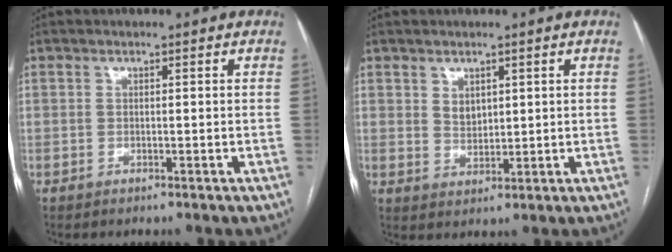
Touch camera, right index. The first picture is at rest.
{"total": 2.8, "force": [1.3, 2.0, 1.5], "torque": [-0.029, -0.002, 0.031]}